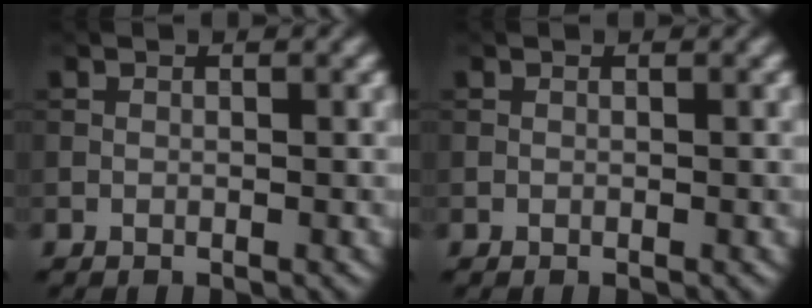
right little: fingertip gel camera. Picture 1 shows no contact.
{"total": 0.0}